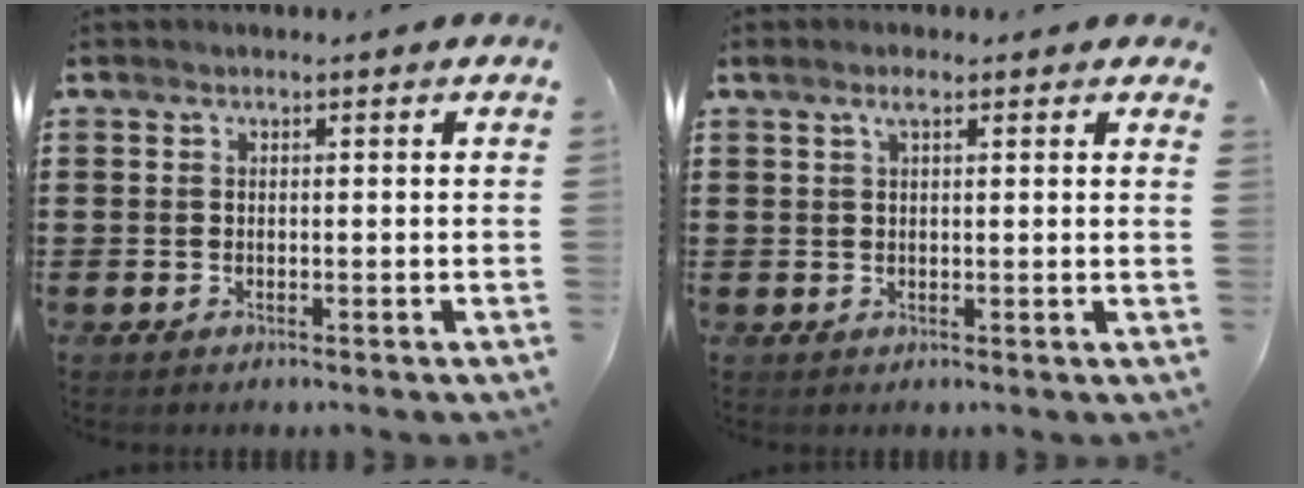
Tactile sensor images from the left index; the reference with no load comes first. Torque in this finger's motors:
{"motor_torque": [0.94, -1.19, 0.30, 0.08]}